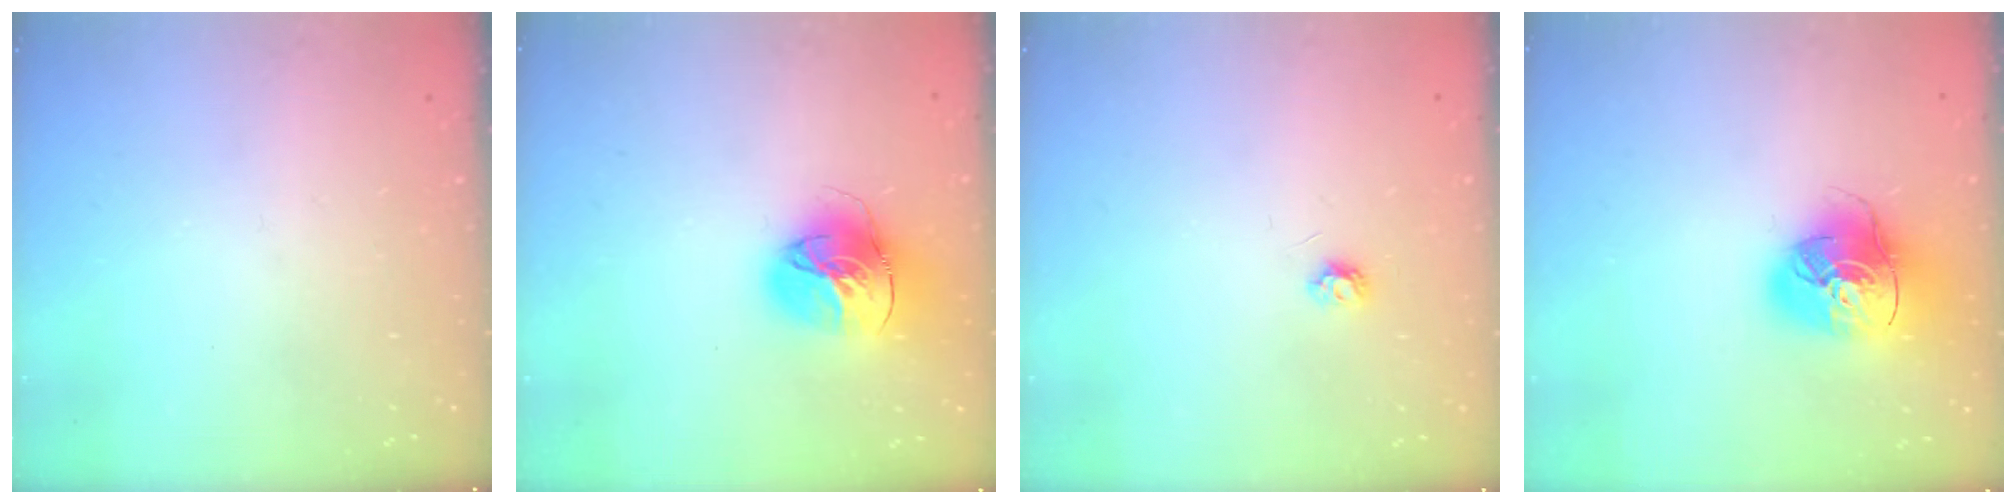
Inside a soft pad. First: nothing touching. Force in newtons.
{"total": 17.5, "press": 17.4, "slide": 1.7}
{"total": 3.9, "press": 3.8, "slide": 0.6}
{"total": 17.5, "press": 17.3, "slide": 2.6}